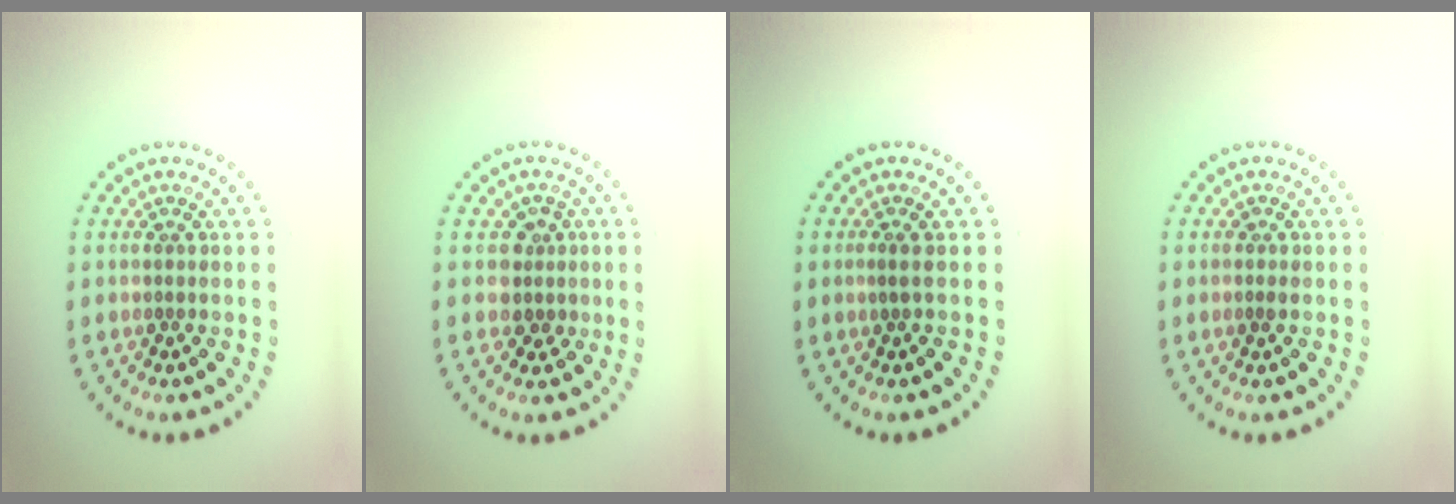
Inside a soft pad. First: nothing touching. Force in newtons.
{"total": 2.2, "press": 1.7, "slide": 1.4}
{"total": 0.6, "press": 0.3, "slide": 0.6}
{"total": 0.7, "press": 0.7, "slide": 0.2}